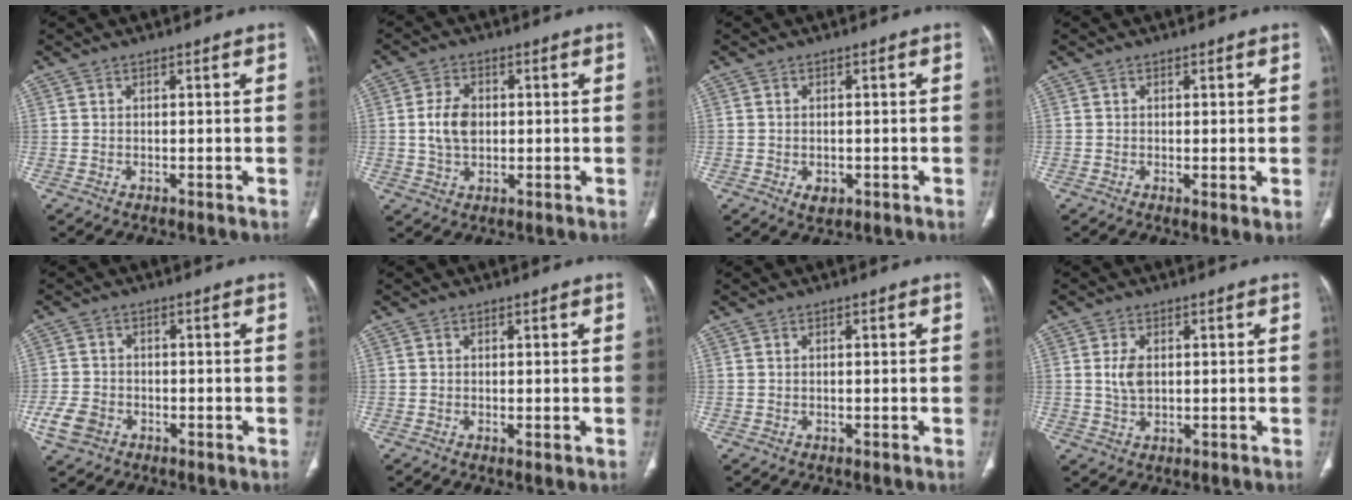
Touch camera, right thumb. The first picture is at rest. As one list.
[{"total": 6.2, "force": [0.3, 4.2, 4.6], "torque": [-0.082, 0.004, 0.007]}, {"total": 2.4, "force": [-0.8, 1.7, 1.6], "torque": [-0.020, -0.001, -0.006]}, {"total": 1.8, "force": [-0.1, 0.5, 1.8], "torque": [-0.035, -0.010, -0.004]}, {"total": 5.2, "force": [-2.3, 4.0, 2.4], "torque": [-0.049, 0.014, -0.038]}, {"total": 0.8, "force": [-0.1, 0.2, 0.7], "torque": [-0.017, -0.004, -0.002]}, {"total": 0.0}, {"total": 4.0, "force": [0.6, 2.4, 3.1], "torque": [-0.061, -0.002, 0.015]}]